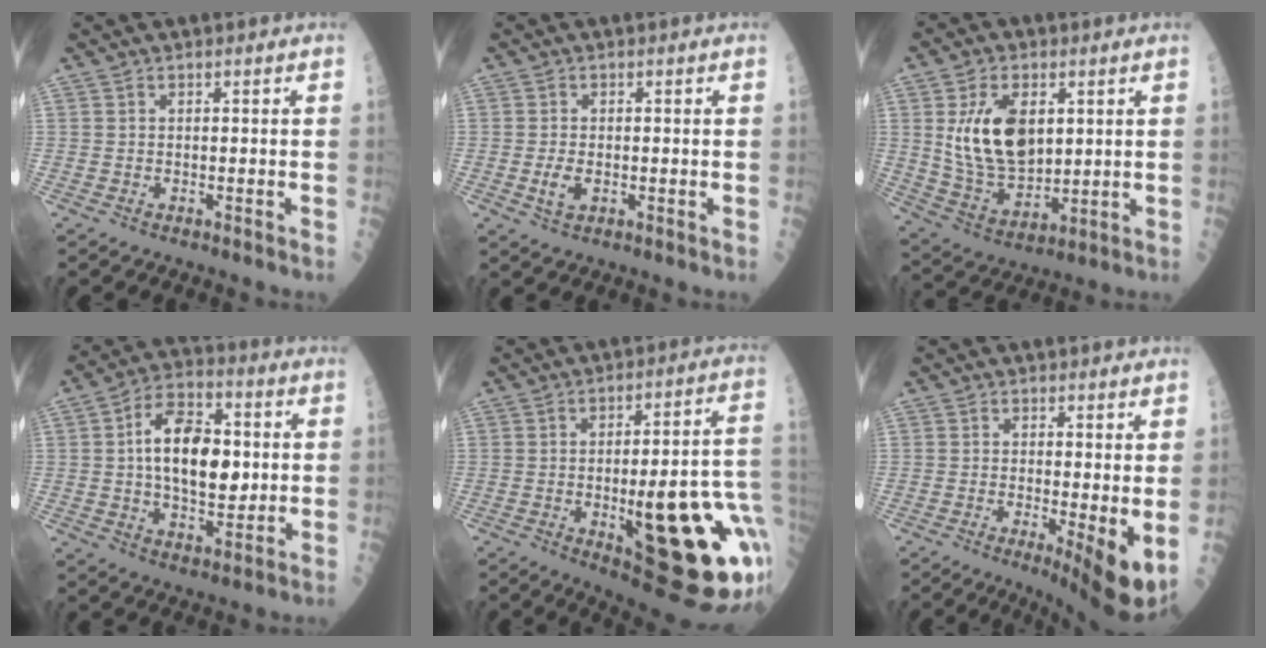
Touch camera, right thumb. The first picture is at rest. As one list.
[{"total": 3.1, "force": [-0.4, 1.8, 2.5], "torque": [-0.041, -0.002, -0.007]}, {"total": 14.8, "force": [3.4, 8.7, 11.5], "torque": [-0.189, -0.018, 0.077]}, {"total": 15.8, "force": [1.5, 8.8, 13.0], "torque": [-0.182, 0.009, 0.021]}, {"total": 25.6, "force": [-5.4, 7.4, 23.9], "torque": [-0.271, 0.008, -0.050]}, {"total": 8.5, "force": [-0.9, 1.9, 8.2], "torque": [-0.115, -0.019, -0.012]}]